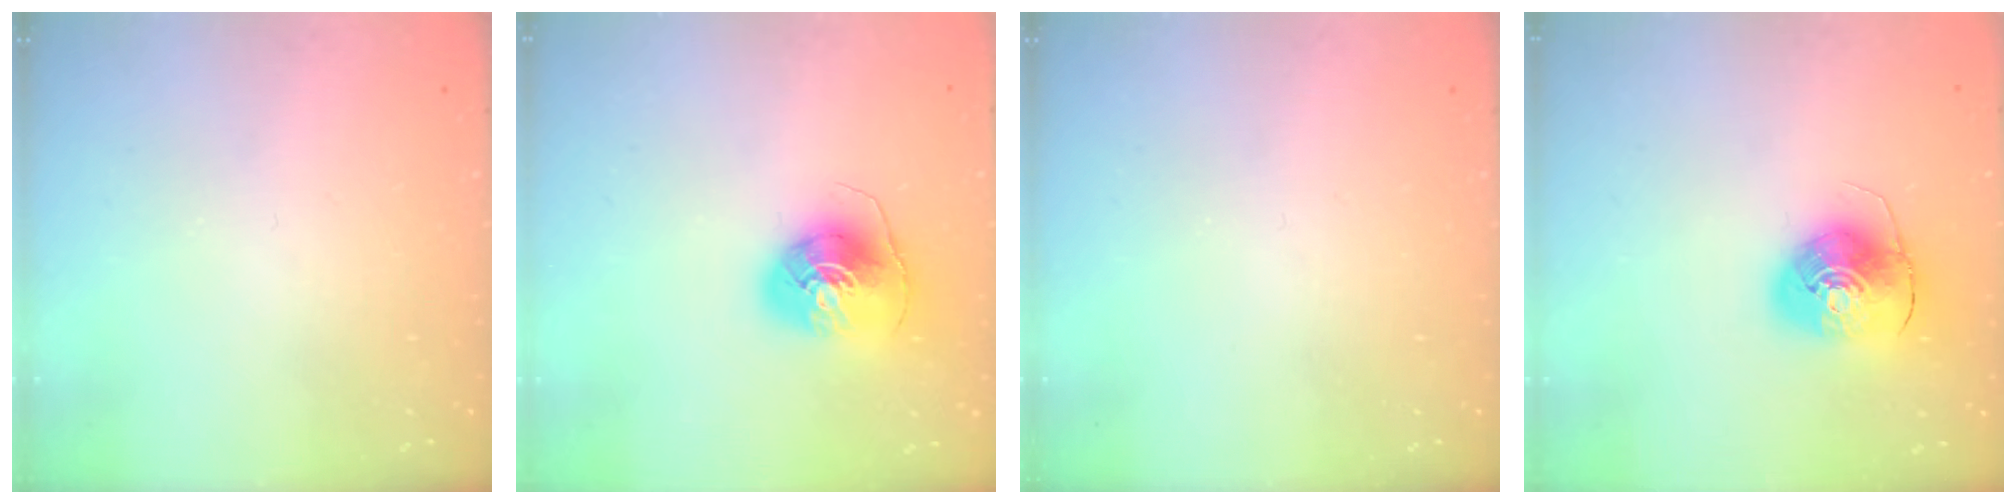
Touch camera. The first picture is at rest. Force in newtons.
{"total": 8.5, "press": 8.4, "slide": 0.7}
{"total": 0.0}
{"total": 9.2, "press": 9.0, "slide": 1.5}